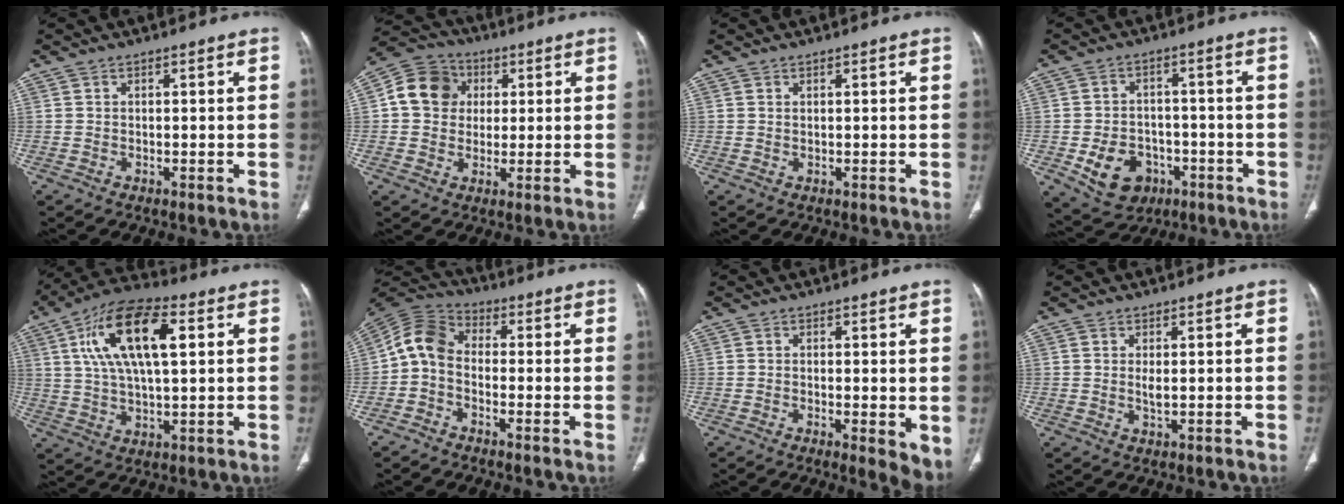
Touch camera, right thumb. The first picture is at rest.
{"total": 10.2, "force": [2.0, 8.9, 4.5], "torque": [-0.063, 0.010, 0.024]}
{"total": 0.0}
{"total": 9.9, "force": [-3.7, 7.8, 4.9], "torque": [-0.056, 0.023, -0.044]}
{"total": 17.0, "force": [5.0, 7.2, 14.5], "torque": [-0.261, 0.013, 0.085]}
{"total": 7.5, "force": [-1.1, 5.4, 5.1], "torque": [-0.089, 0.028, -0.041]}
{"total": 5.1, "force": [-0.4, 1.4, 4.8], "torque": [-0.066, -0.016, -0.007]}
{"total": 1.5, "force": [0.2, 0.5, 1.4], "torque": [-0.033, -0.004, 0.008]}